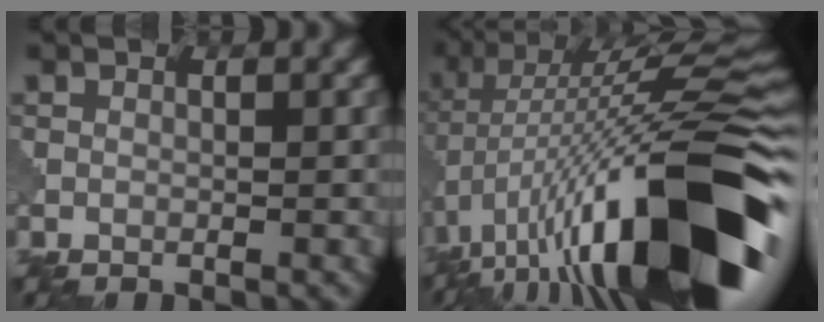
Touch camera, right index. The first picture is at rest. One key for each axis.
{"total": 17.3, "fx": -5.0, "fy": 5.5, "fz": 15.6, "tx": -0.247, "ty": 0.034, "tz": -0.092}